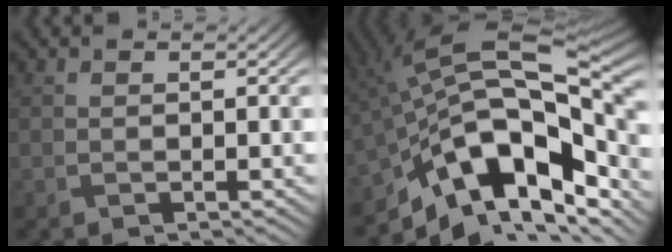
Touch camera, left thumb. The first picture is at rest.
{"total": 16.6, "force": [-5.9, 8.5, 13.0], "torque": [-0.233, 0.003, -0.113]}